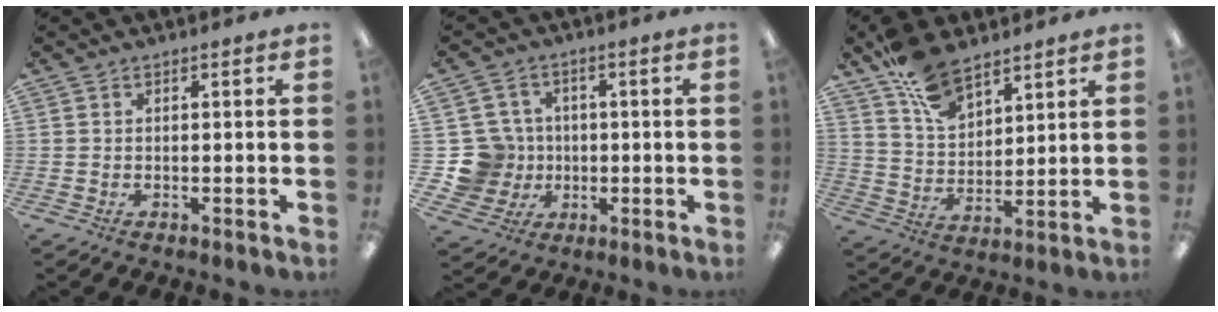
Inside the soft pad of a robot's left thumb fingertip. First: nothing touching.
{"total": 10.6, "force": [-0.3, 10.3, 2.5], "torque": [-0.079, 0.012, 0.003]}
{"total": 12.0, "force": [8.7, 6.0, 5.6], "torque": [-0.110, -0.039, 0.166]}